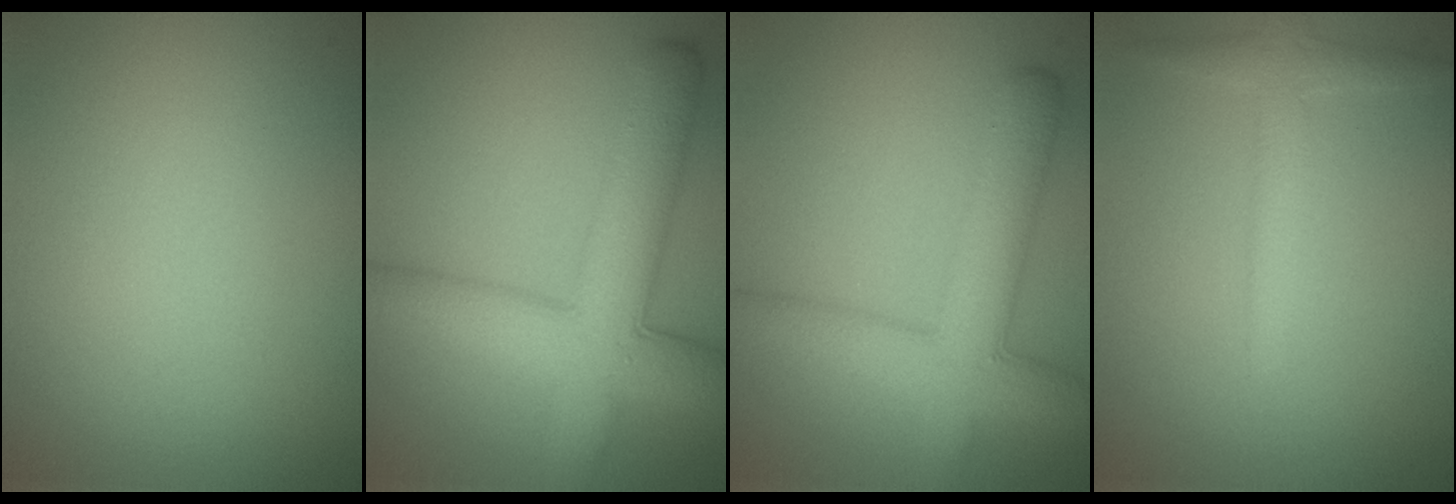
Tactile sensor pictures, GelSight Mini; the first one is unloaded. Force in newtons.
{"total": 7.9, "press": 7.9, "slide": 0.2}
{"total": 6.1, "press": 6.1, "slide": 0.2}
{"total": 2.4, "press": 2.4, "slide": 0.1}